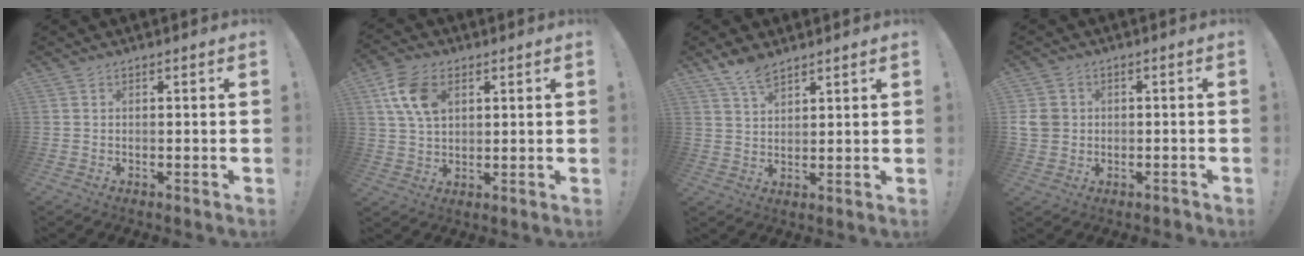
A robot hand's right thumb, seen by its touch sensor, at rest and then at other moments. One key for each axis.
{"total": 11.1, "fx": 4.3, "fy": 7.2, "fz": 7.2, "tx": -0.139, "ty": 0.000, "tz": 0.083}
{"total": 6.4, "fx": 5.0, "fy": 2.5, "fz": 3.0, "tx": -0.048, "ty": -0.028, "tz": 0.092}
{"total": 6.9, "fx": -0.1, "fy": 6.2, "fz": 3.0, "tx": -0.073, "ty": 0.014, "tz": 0.004}